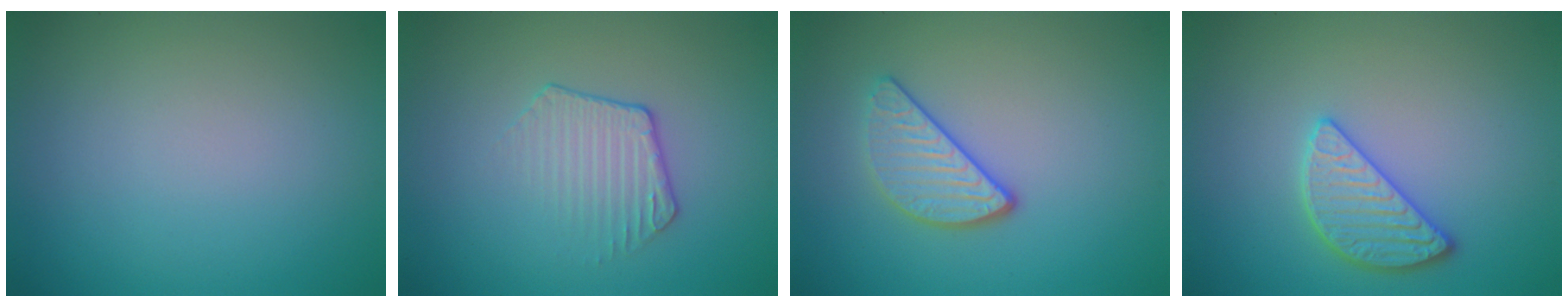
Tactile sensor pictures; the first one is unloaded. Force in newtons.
{"total": 2.1, "press": 1.5, "slide": 1.4}
{"total": 3.0, "press": 2.6, "slide": 1.3}
{"total": 2.8, "press": 2.8, "slide": 0.6}